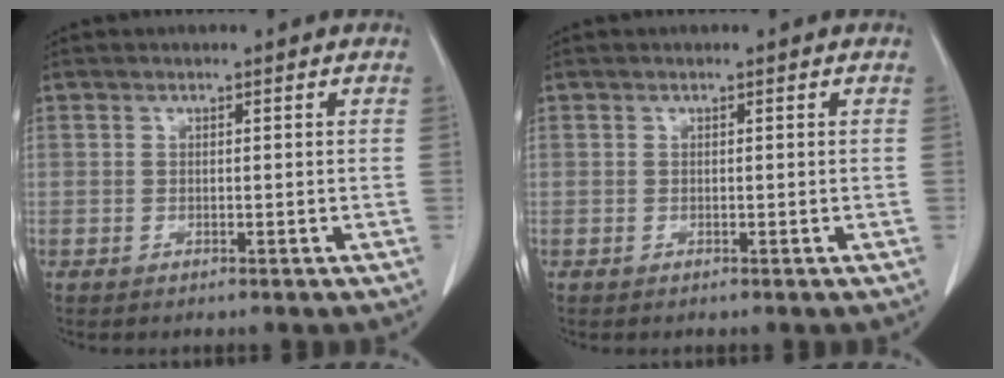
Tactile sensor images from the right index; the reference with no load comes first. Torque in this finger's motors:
{"motor_torque": [-0.02, 0.02, 0.00, 0.00]}